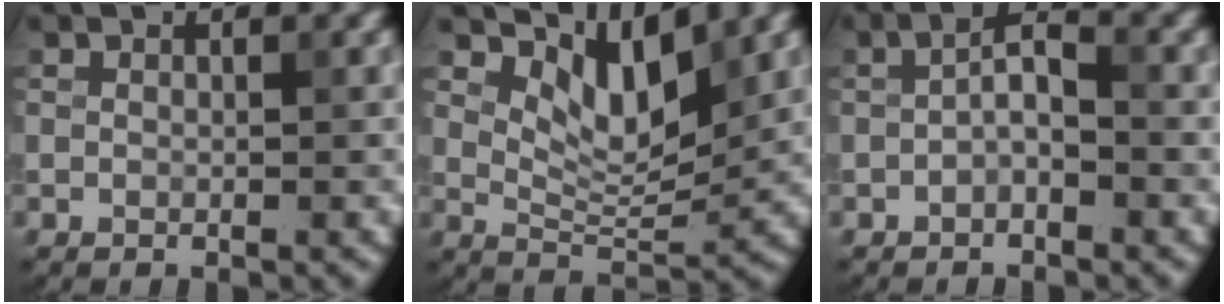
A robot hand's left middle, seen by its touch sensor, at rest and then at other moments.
{"total": 4.9, "force": [3.2, 1.8, 3.3], "torque": [-0.065, -0.010, 0.055]}
{"total": 2.1, "force": [-0.7, 0.8, 1.8], "torque": [-0.034, 0.013, -0.015]}